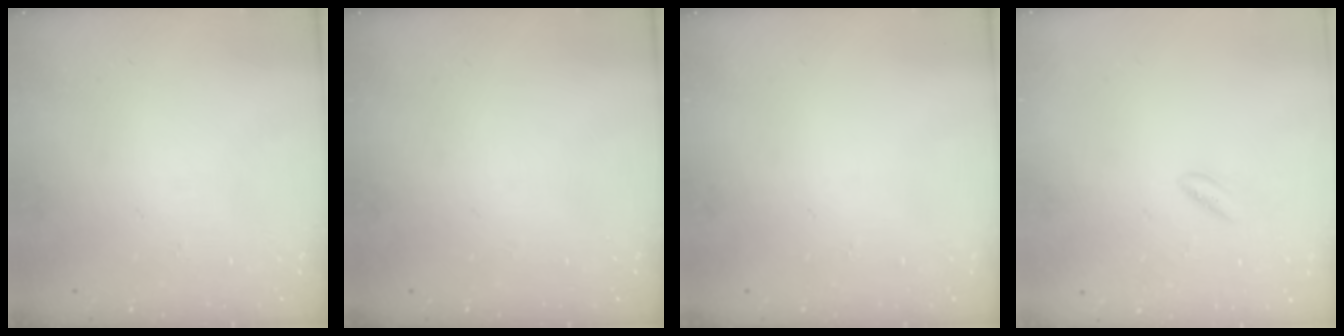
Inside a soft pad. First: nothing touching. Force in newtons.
{"total": 0.0}
{"total": 0.0}
{"total": 2.7, "press": 2.6, "slide": 0.7}